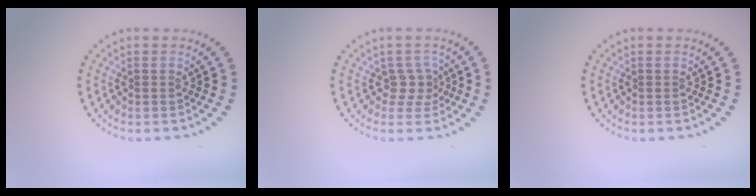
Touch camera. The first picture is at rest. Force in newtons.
{"total": 2.0, "press": 1.4, "slide": 1.5}
{"total": 0.0}